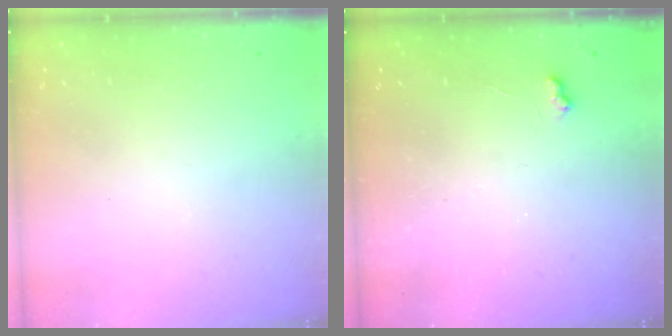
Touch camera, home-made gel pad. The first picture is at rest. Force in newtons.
{"total": 3.2, "press": 3.2, "slide": 0.5}